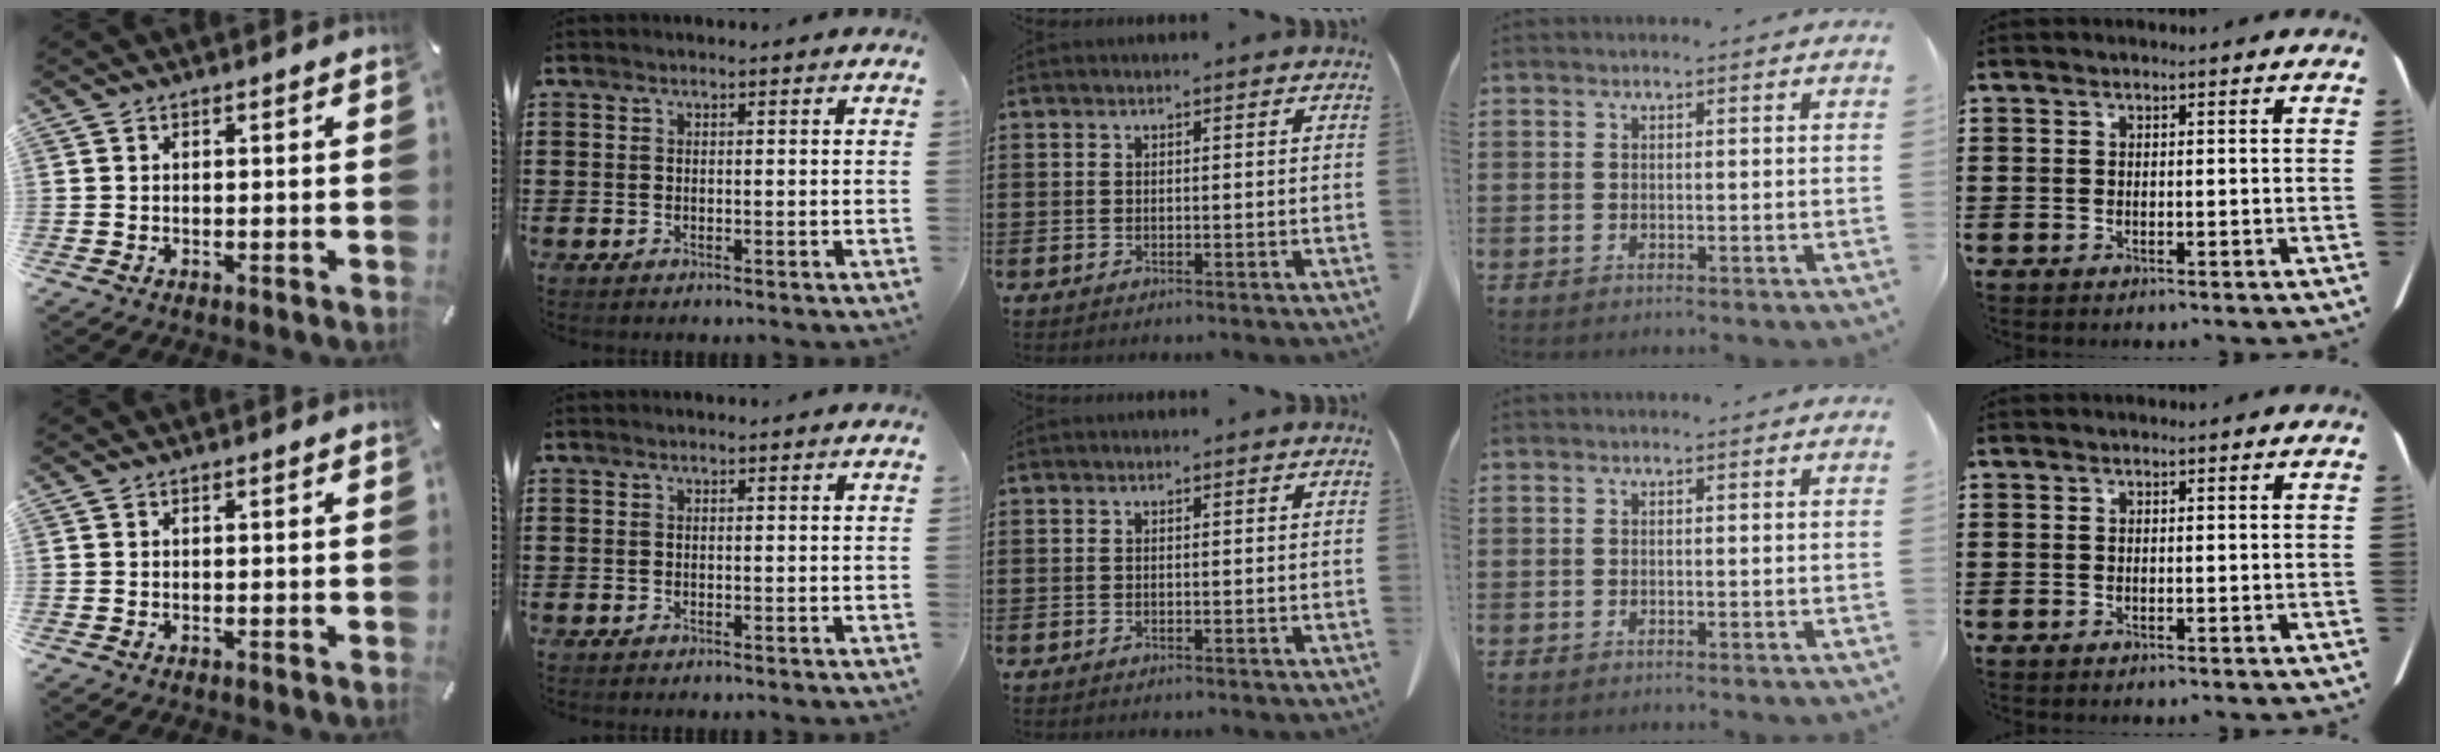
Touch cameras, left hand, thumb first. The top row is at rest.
{}